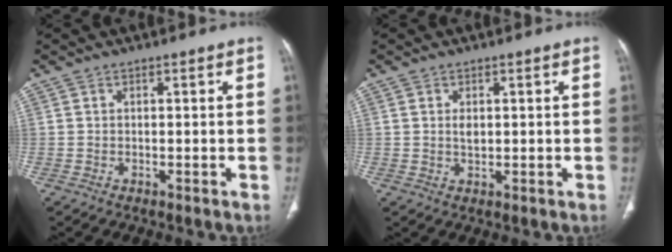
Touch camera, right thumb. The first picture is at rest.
{"total": 1.7, "force": [0.4, 1.0, 1.4], "torque": [-0.024, -0.002, 0.011]}